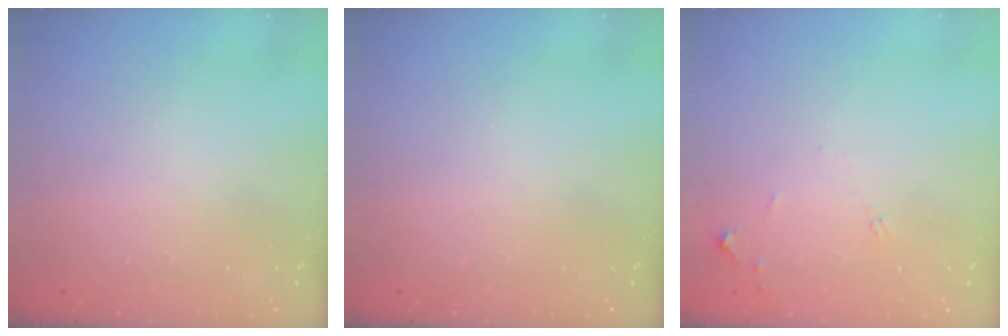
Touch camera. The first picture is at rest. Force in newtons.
{"total": 0.0}
{"total": 6.3, "press": 6.3, "slide": 0.8}